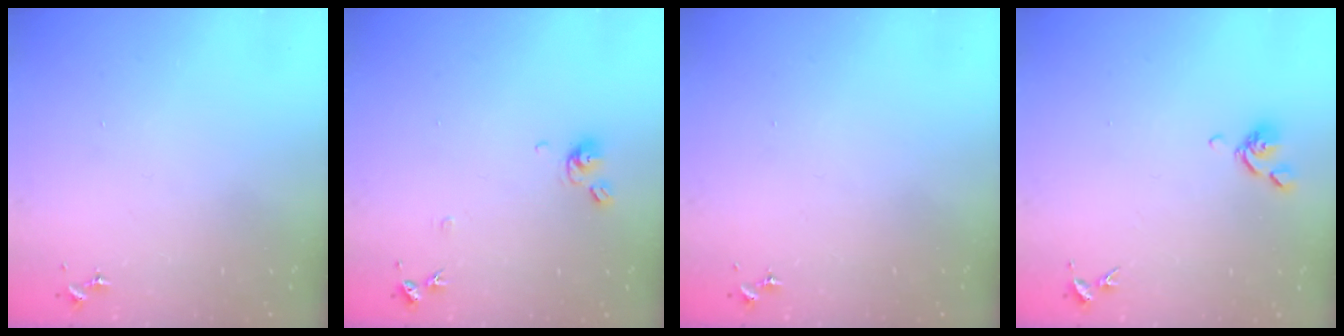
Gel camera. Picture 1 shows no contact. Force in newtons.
{"total": 7.9, "press": 7.9, "slide": 0.8}
{"total": 0.0}
{"total": 6.8, "press": 6.7, "slide": 0.9}